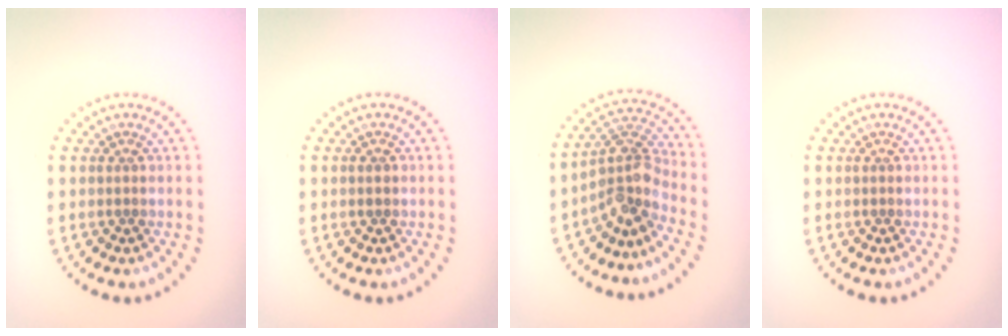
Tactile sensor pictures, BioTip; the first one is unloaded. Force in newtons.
{"total": 0.9, "press": 0.9, "slide": 0.1}
{"total": 4.2, "press": 3.1, "slide": 2.9}
{"total": 0.0}